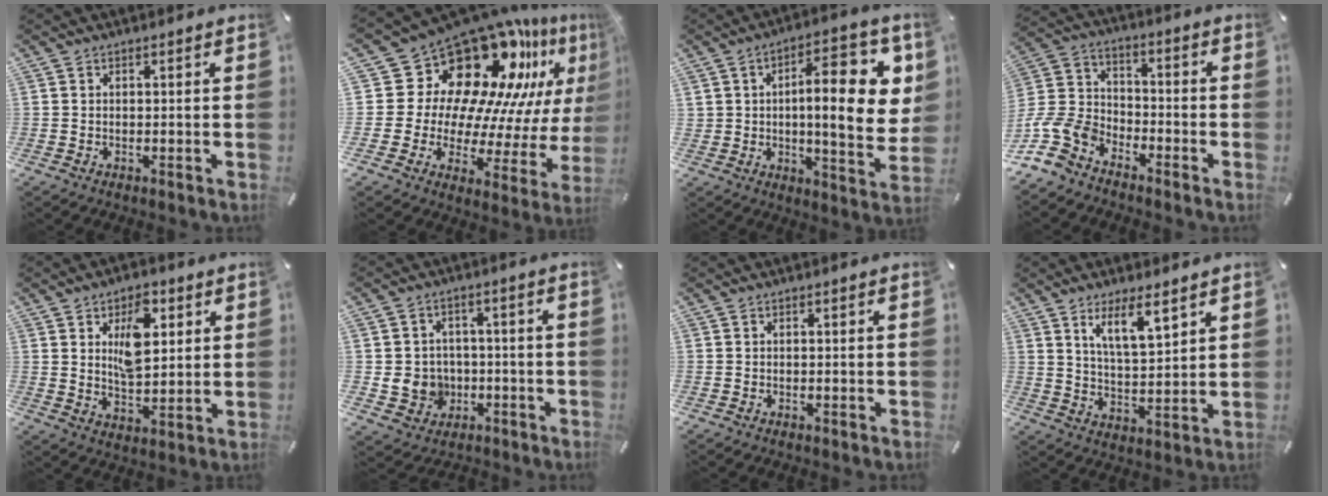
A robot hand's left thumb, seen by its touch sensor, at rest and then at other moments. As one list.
[{"total": 23.1, "force": [15.1, 13.2, 11.4], "torque": [-0.179, -0.153, 0.268]}, {"total": 18.5, "force": [3.9, 7.7, 16.4], "torque": [-0.228, -0.017, 0.055]}, {"total": 11.3, "force": [-7.8, 7.3, 3.7], "torque": [-0.095, 0.038, -0.152]}, {"total": 11.1, "force": [4.3, 6.4, 8.0], "torque": [-0.119, -0.007, 0.073]}, {"total": 8.2, "force": [-1.9, 7.6, 2.2], "torque": [-0.045, 0.013, -0.028]}, {"total": 0.0}, {"total": 9.0, "force": [6.2, 2.7, 6.0], "torque": [-0.111, -0.026, 0.107]}]